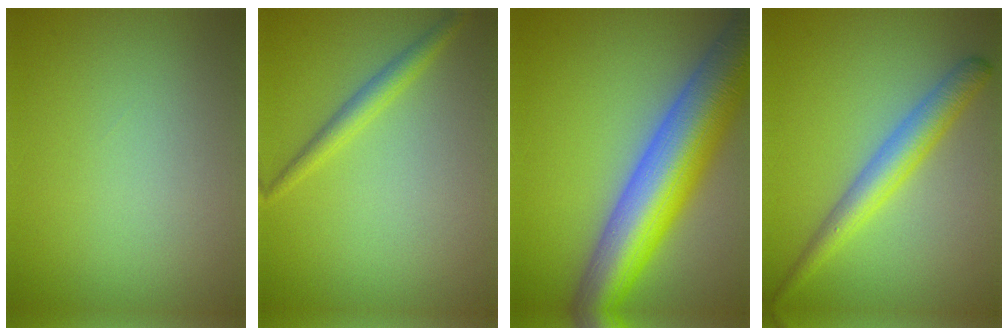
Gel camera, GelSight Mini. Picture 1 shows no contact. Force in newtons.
{"total": 1.9, "press": 1.9, "slide": 0.0}
{"total": 11.8, "press": 11.8, "slide": 0.5}
{"total": 3.9, "press": 3.9, "slide": 0.1}